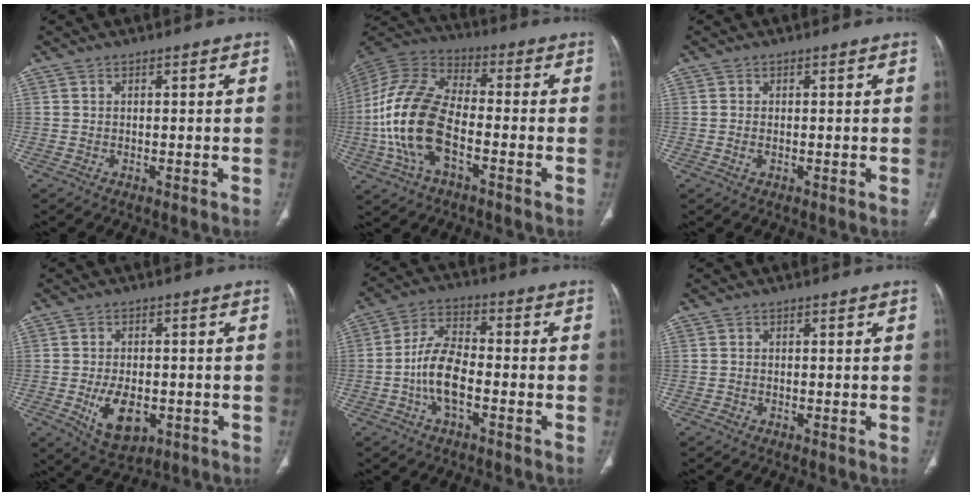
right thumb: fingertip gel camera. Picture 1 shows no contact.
{"total": 18.2, "force": [-4.3, 9.2, 15.1], "torque": [-0.317, 0.027, -0.083]}
{"total": 1.0, "force": [-0.2, 0.5, 0.8], "torque": [-0.022, -0.001, -0.004]}
{"total": 8.8, "force": [-2.5, 5.2, 6.6], "torque": [-0.099, -0.001, -0.027]}
{"total": 9.4, "force": [-2.7, 4.6, 7.8], "torque": [-0.153, 0.028, -0.057]}
{"total": 0.8, "force": [-0.5, 0.6, 0.2], "torque": [-0.006, 0.003, -0.010]}